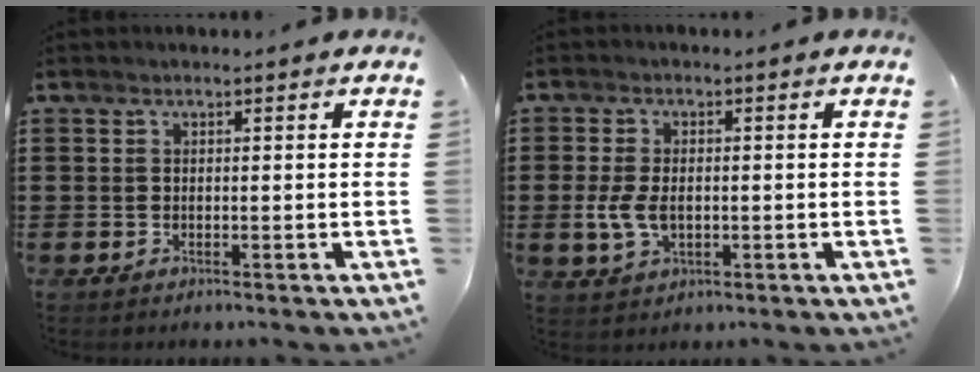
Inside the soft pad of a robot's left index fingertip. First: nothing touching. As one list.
[{"total": 4.7, "force": [-0.6, 2.8, 3.8], "torque": [-0.091, -0.001, -0.016]}]